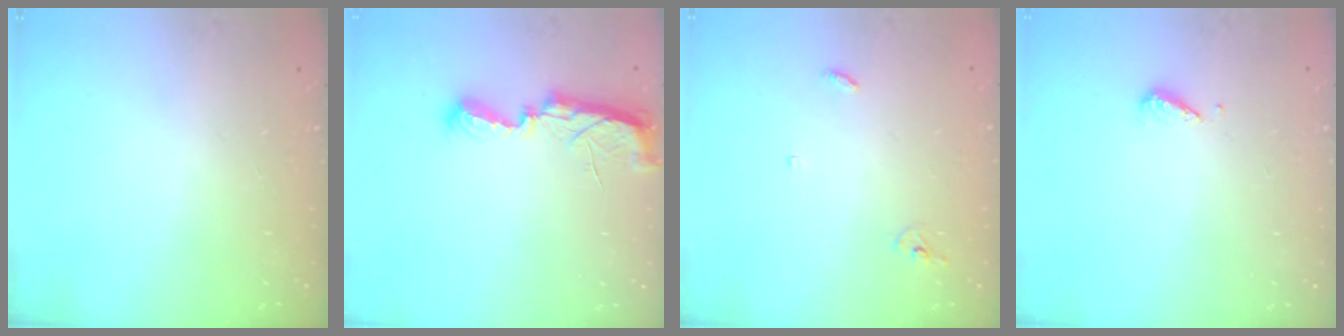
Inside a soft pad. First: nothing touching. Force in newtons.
{"total": 7.5, "press": 7.5, "slide": 0.5}
{"total": 2.9, "press": 2.9, "slide": 0.2}
{"total": 4.4, "press": 4.4, "slide": 0.5}